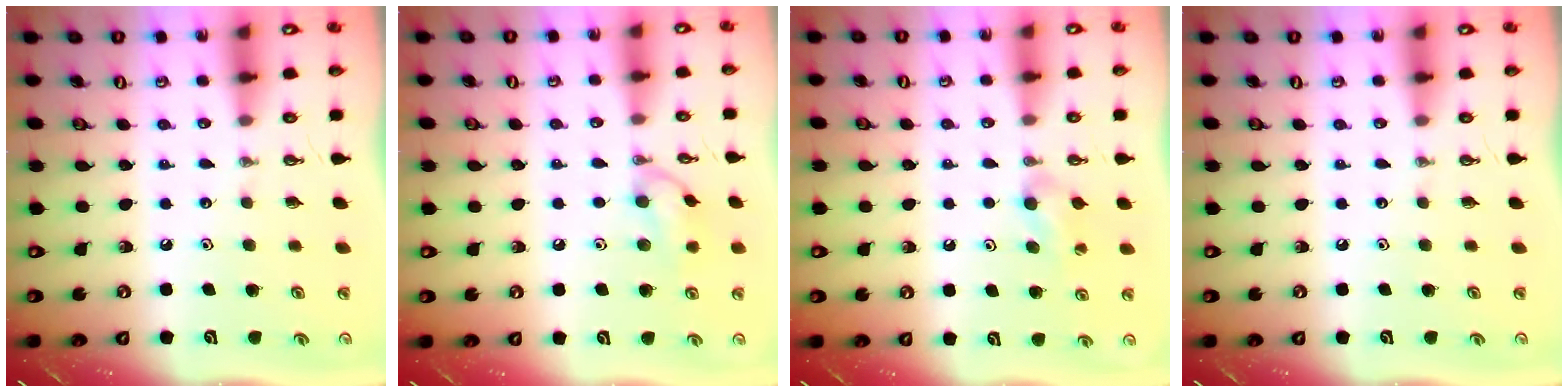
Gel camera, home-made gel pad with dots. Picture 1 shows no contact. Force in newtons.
{"total": 9.8, "press": 9.4, "slide": 2.9}
{"total": 9.6, "press": 5.8, "slide": 7.6}
{"total": 0.0}